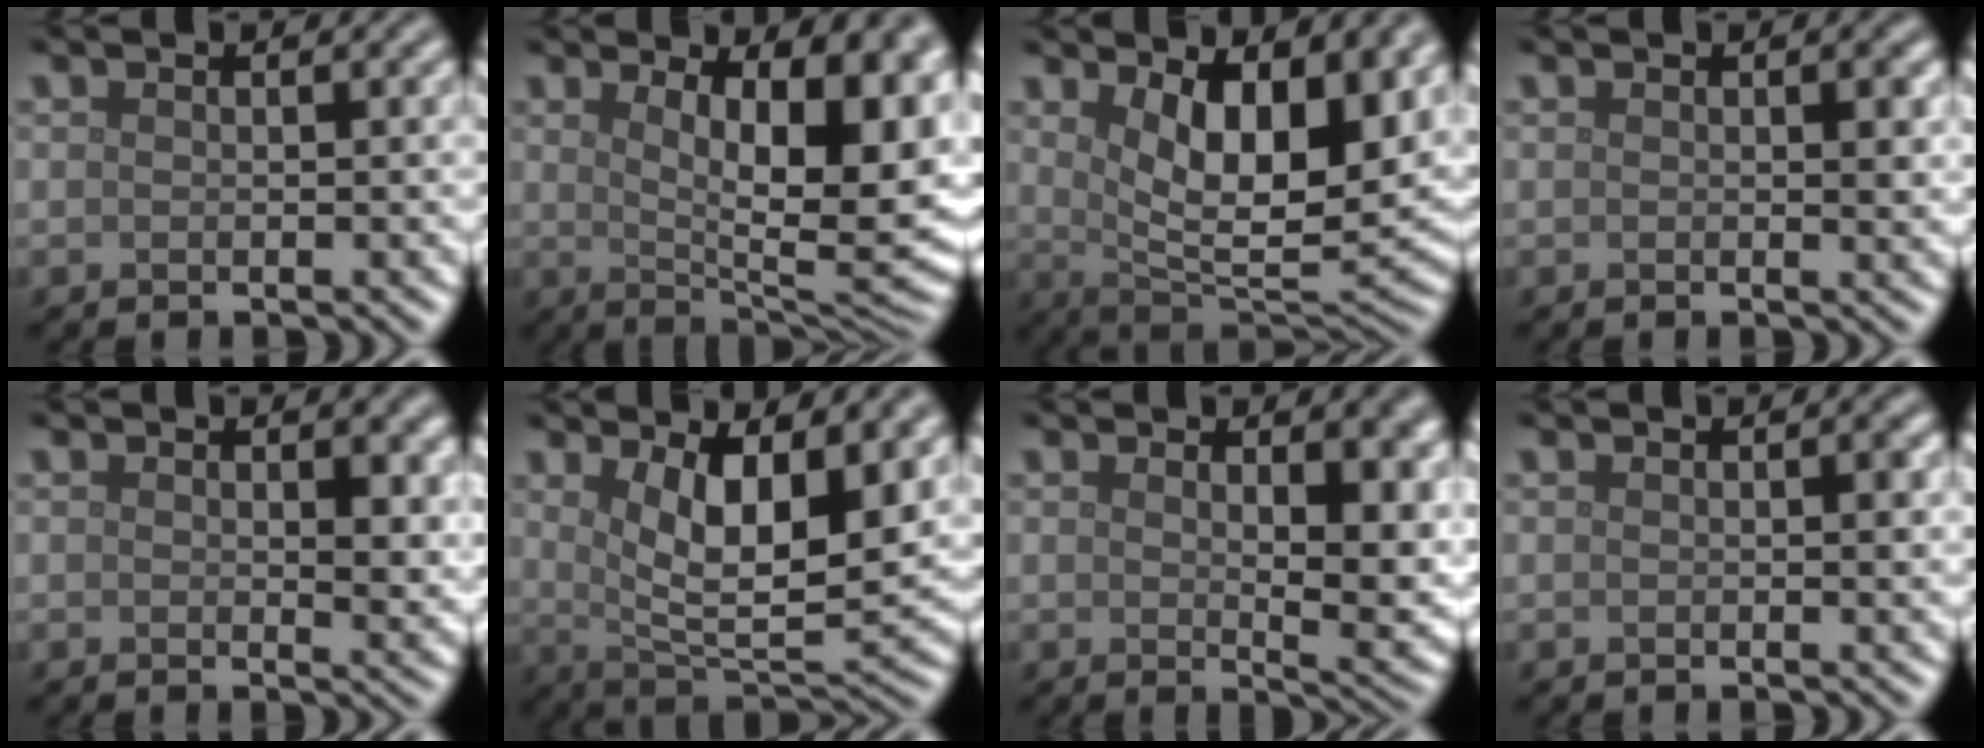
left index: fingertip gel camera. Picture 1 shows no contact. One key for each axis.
{"total": 14.1, "fx": 3.2, "fy": 5.2, "fz": 12.7, "tx": -0.129, "ty": 0.012, "tz": 0.045}
{"total": 9.9, "fx": 3.4, "fy": 4.0, "fz": 8.4, "tx": -0.134, "ty": -0.017, "tz": 0.056}
{"total": 1.4, "fx": 0.3, "fy": 0.3, "fz": 1.3, "tx": -0.015, "ty": -0.004, "tz": 0.004}
{"total": 3.2, "fx": 0.5, "fy": 1.6, "fz": 2.7, "tx": -0.031, "ty": -0.007, "tz": 0.010}
{"total": 8.5, "fx": 2.6, "fy": 3.0, "fz": 7.5, "tx": -0.131, "ty": -0.018, "tz": 0.049}
{"total": 7.6, "fx": 1.9, "fy": 3.0, "fz": 6.7, "tx": -0.074, "ty": -0.011, "tz": 0.035}
{"total": 0.9, "fx": 0.1, "fy": 0.1, "fz": 0.9, "tx": -0.011, "ty": 0.000, "tz": 0.002}